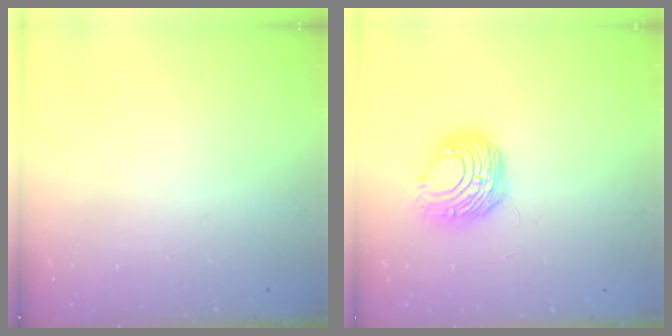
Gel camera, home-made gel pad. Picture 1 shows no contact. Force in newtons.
{"total": 8.9, "press": 8.9, "slide": 0.5}